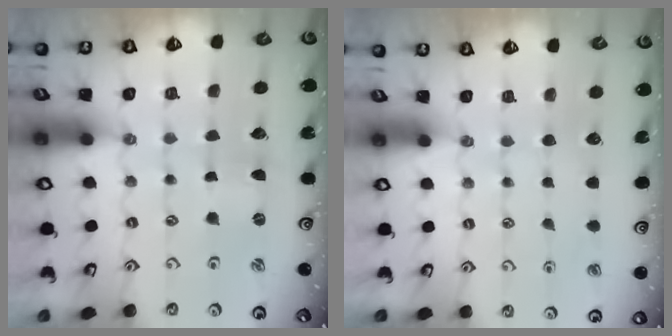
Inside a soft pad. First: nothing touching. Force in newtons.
{"total": 0.0}